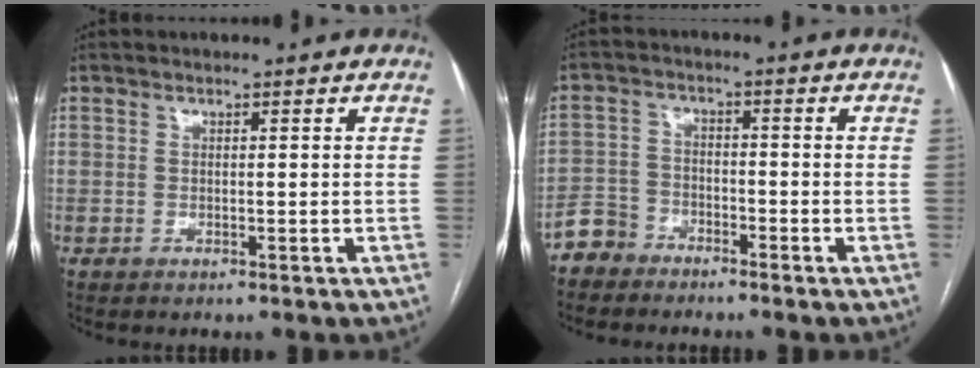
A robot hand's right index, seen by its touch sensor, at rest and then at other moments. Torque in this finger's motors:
{"motor_torque": [-0.35, -0.18, -1.05, -0.21]}